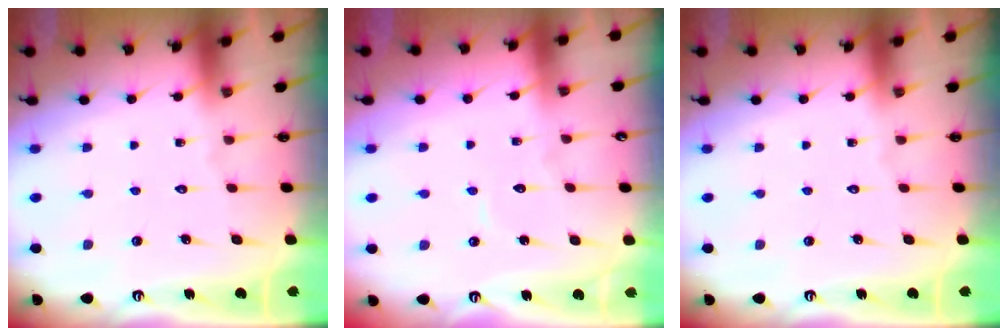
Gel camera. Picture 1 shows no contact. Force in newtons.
{"total": 4.6, "press": 4.6, "slide": 0.1}
{"total": 0.0}